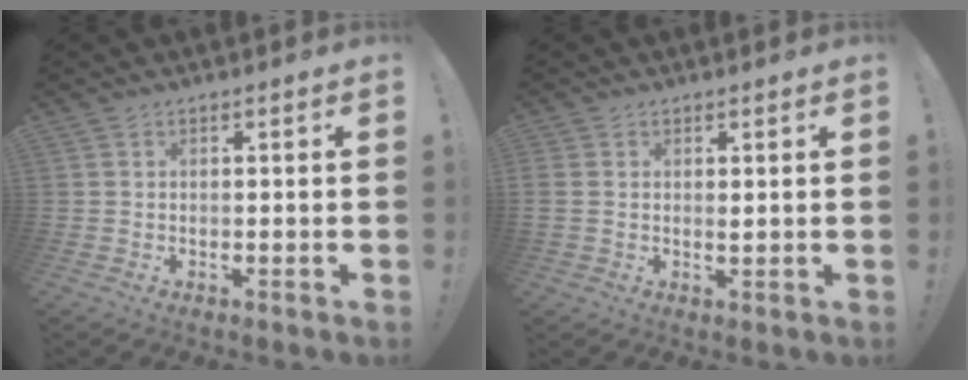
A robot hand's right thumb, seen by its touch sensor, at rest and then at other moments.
{"total": 2.0, "force": [0.9, 1.2, 1.3], "torque": [-0.010, -0.005, 0.015]}